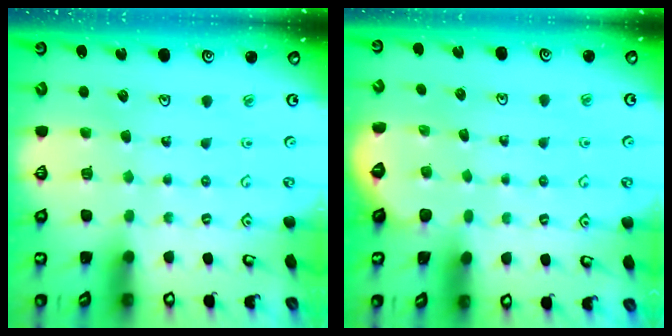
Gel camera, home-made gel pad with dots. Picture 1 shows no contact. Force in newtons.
{"total": 0.0}